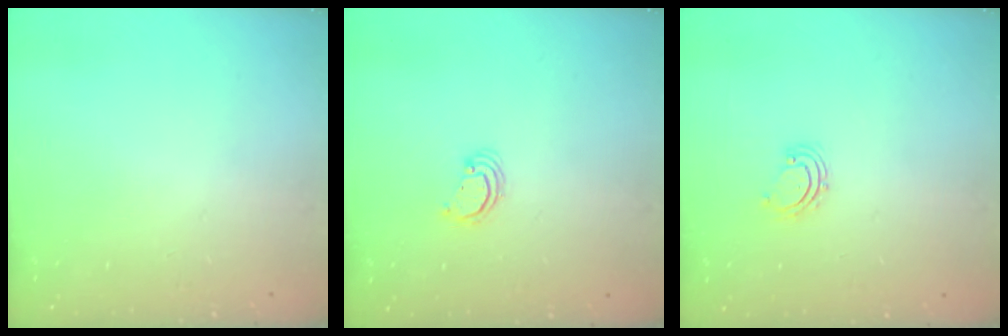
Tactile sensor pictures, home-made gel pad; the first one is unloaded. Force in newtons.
{"total": 2.2, "press": 2.2, "slide": 0.2}
{"total": 2.9, "press": 2.9, "slide": 0.4}